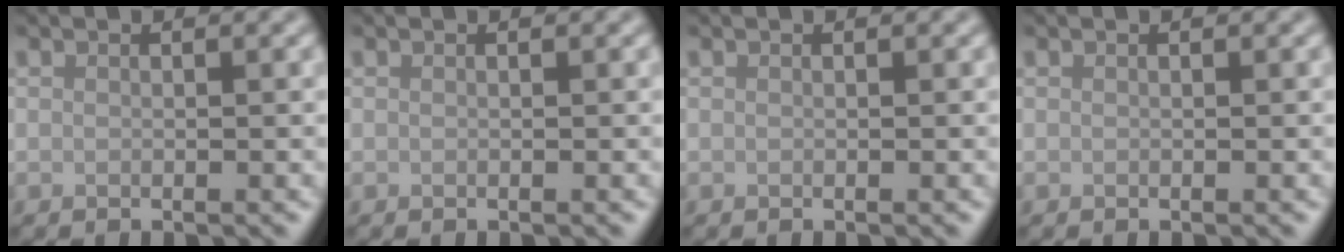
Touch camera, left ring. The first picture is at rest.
{"total": 0.0}
{"total": 0.0}
{"total": 0.0}